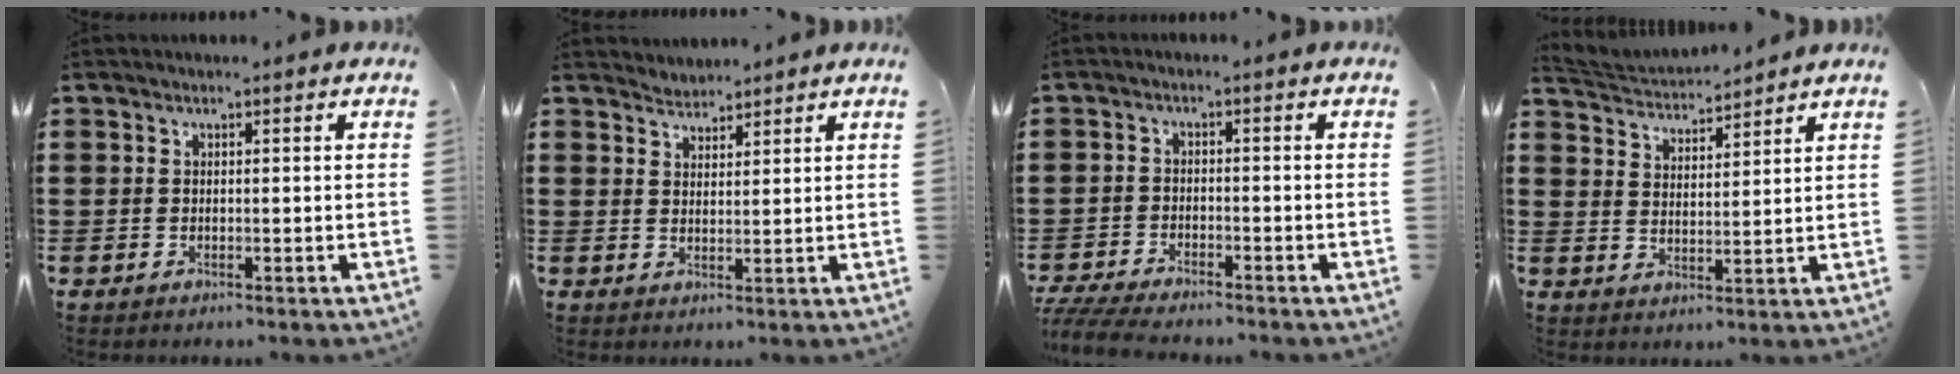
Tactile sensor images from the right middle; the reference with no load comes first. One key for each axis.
{"total": 2.1, "fx": 2.0, "fy": 0.1, "fz": -0.9, "tx": 0.009, "ty": -0.001, "tz": 0.040}
{"total": 4.2, "fx": -4.1, "fy": 0.4, "fz": 1.1, "tx": -0.040, "ty": -0.008, "tz": -0.089}
{"total": 3.2, "fx": 3.1, "fy": 0.3, "fz": -0.4, "tx": -0.011, "ty": -0.020, "tz": 0.055}